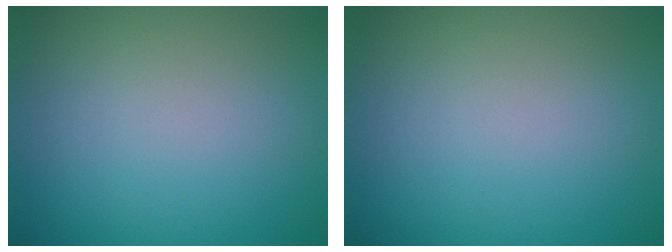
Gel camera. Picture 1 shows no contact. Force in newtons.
{"total": 0.0}